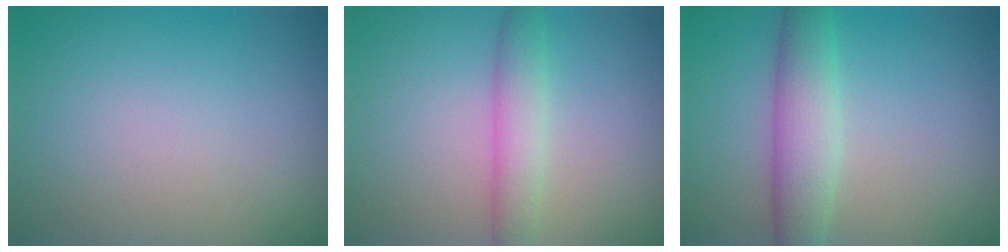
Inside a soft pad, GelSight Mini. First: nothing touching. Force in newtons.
{"total": 3.2, "press": 3.2, "slide": 0.2}
{"total": 4.5, "press": 4.5, "slide": 0.1}